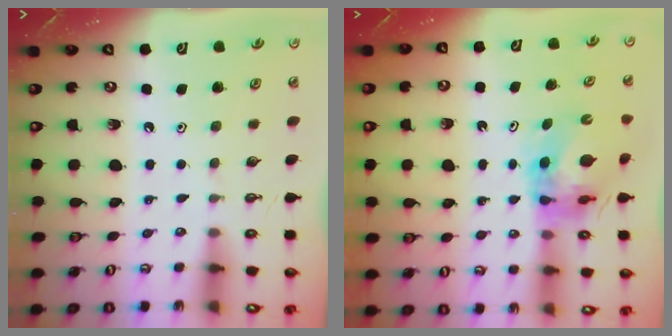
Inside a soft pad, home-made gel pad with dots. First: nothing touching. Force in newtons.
{"total": 10.4, "press": 10.3, "slide": 1.1}